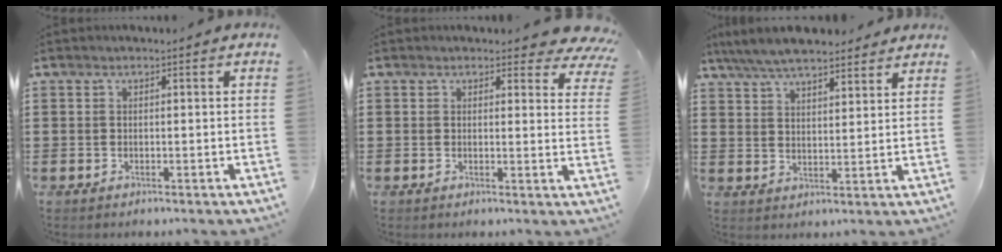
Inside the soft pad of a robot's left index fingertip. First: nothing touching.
{"total": 3.3, "force": [2.9, 1.0, 1.4], "torque": [-0.021, -0.011, 0.049]}
{"total": 6.6, "force": [6.0, 1.3, 2.4], "torque": [-0.065, -0.012, 0.113]}